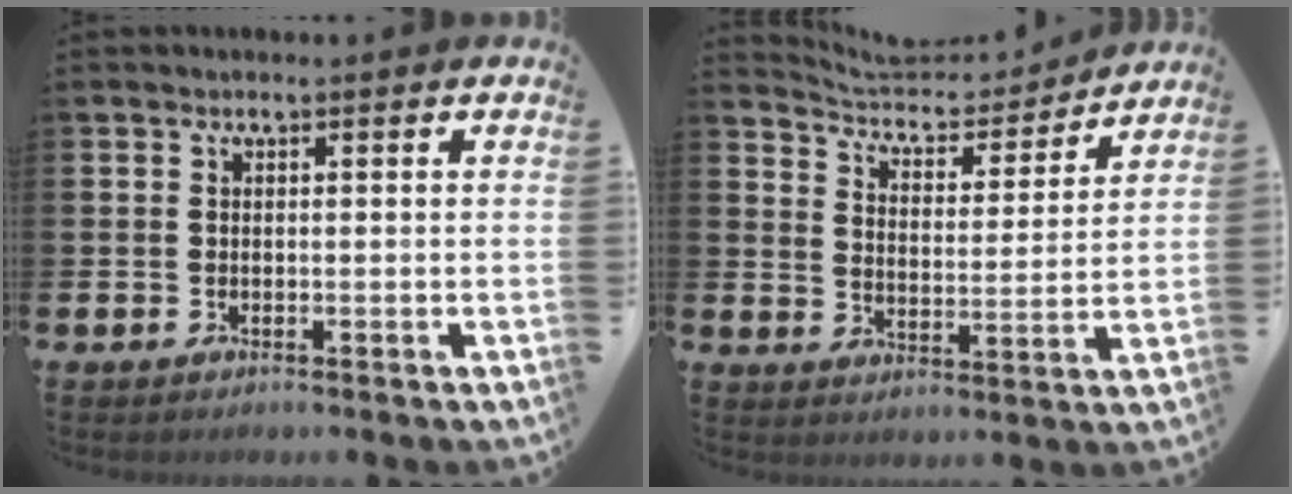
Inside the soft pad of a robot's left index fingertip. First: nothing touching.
{"total": 6.0, "force": [5.7, 1.6, 0.9], "torque": [-0.042, -0.052, 0.093]}